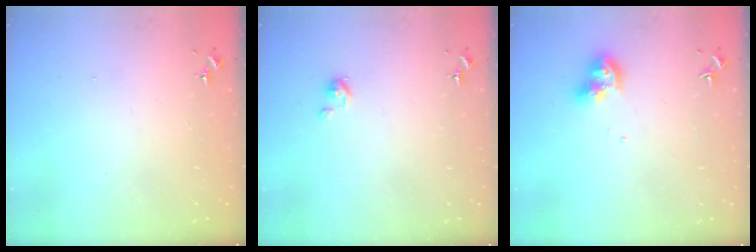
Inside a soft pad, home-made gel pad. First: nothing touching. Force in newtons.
{"total": 3.7, "press": 3.6, "slide": 0.3}
{"total": 8.5, "press": 8.5, "slide": 0.7}